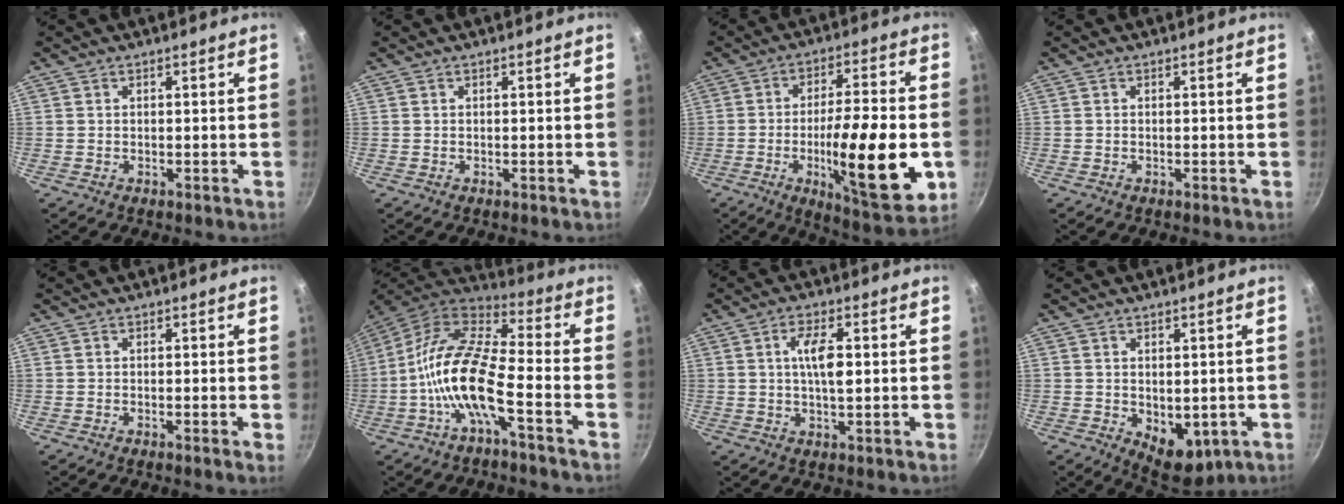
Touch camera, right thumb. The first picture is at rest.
{"total": 0.0}
{"total": 20.5, "force": [-4.7, 5.3, 19.2], "torque": [-0.285, 0.011, -0.069]}
{"total": 0.0}
{"total": 0.8, "force": [-0.2, -0.1, 0.8], "torque": [-0.012, -0.003, -0.007]}
{"total": 15.3, "force": [-4.9, 4.9, 13.6], "torque": [-0.262, 0.047, -0.113]}
{"total": 6.3, "force": [0.9, 2.3, 5.8], "torque": [-0.104, 0.005, 0.012]}
{"total": 7.6, "force": [-1.1, 4.8, 5.7], "torque": [-0.056, -0.014, 0.000]}